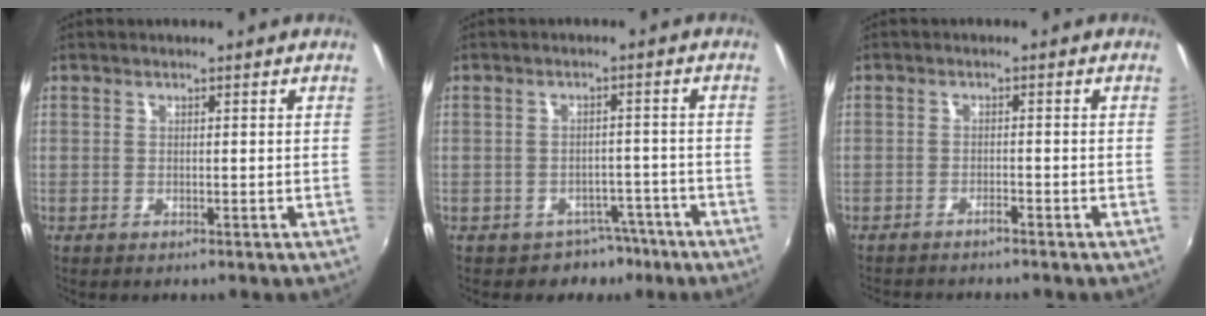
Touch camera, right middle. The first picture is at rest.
{"total": 5.2, "force": [-3.7, 3.7, 0.5], "torque": [-0.013, 0.021, -0.043]}
{"total": 3.1, "force": [-2.9, 0.3, 1.0], "torque": [-0.031, -0.009, -0.049]}